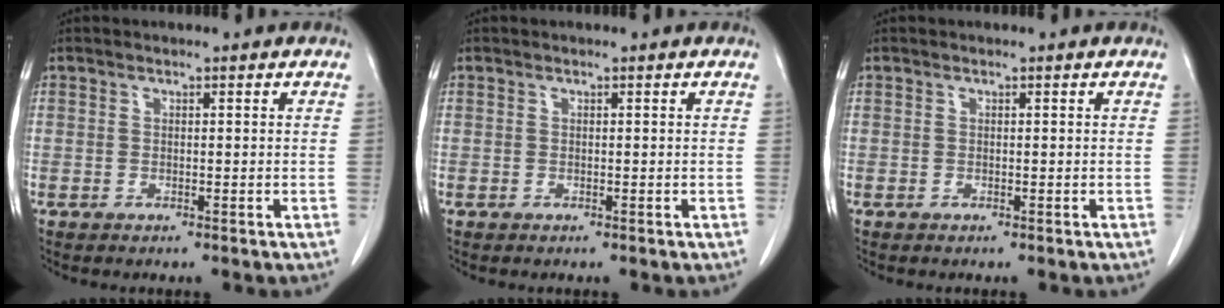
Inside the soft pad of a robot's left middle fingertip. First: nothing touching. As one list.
[{"total": 0.0}, {"total": 0.0}]